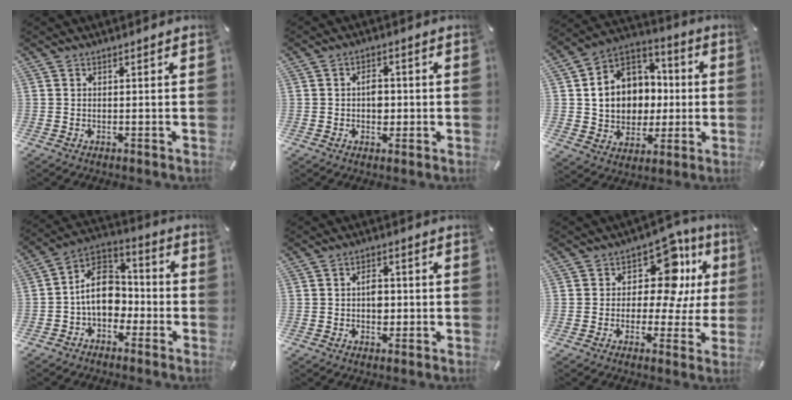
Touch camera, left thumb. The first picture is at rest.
{"total": 4.1, "force": [-0.4, 3.1, 2.7], "torque": [-0.028, -0.003, -0.014]}
{"total": 13.1, "force": [0.1, 12.0, 5.3], "torque": [-0.112, -0.007, 0.008]}
{"total": 12.4, "force": [-2.3, 9.5, 7.6], "torque": [-0.135, 0.019, -0.042]}
{"total": 4.3, "force": [-0.4, 3.1, 2.8], "torque": [-0.029, -0.003, -0.014]}
{"total": 13.9, "force": [4.9, 7.9, 10.3], "torque": [-0.150, -0.030, 0.082]}